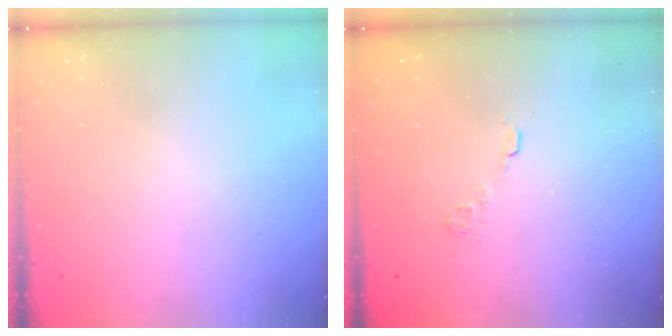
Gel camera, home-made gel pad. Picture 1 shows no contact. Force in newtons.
{"total": 2.4, "press": 2.1, "slide": 1.3}